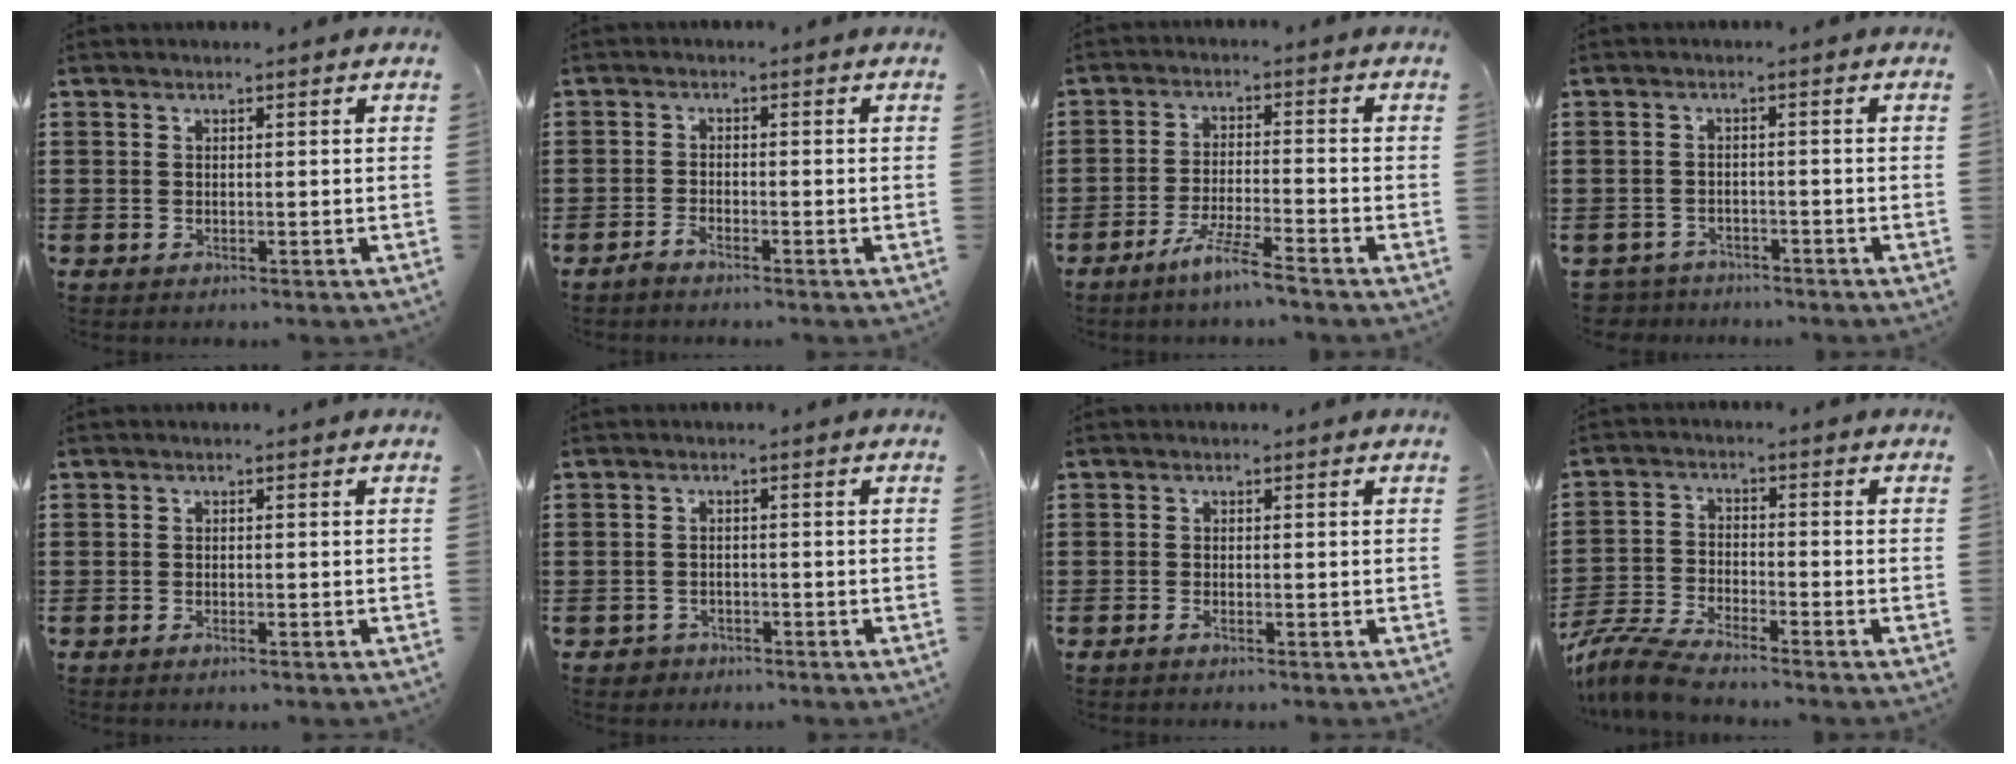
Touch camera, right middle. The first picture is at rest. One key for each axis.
{"total": 1.6, "fx": -1.5, "fy": 0.1, "fz": 0.6, "tx": -0.021, "ty": -0.004, "tz": -0.030}
{"total": 5.4, "fx": -4.4, "fy": -0.3, "fz": 3.0, "tx": -0.062, "ty": -0.011, "tz": -0.083}
{"total": 2.5, "fx": -2.4, "fy": 0.5, "fz": -0.2, "tx": -0.006, "ty": -0.001, "tz": -0.055}
{"total": 0.7, "fx": -0.5, "fy": 0.1, "fz": 0.4, "tx": -0.011, "ty": -0.004, "tz": -0.008}
{"total": 1.4, "fx": -1.2, "fy": 0.7, "fz": 0.0, "tx": -0.005, "ty": 0.002, "tz": -0.029}
{"total": 0.6, "fx": -0.5, "fy": 0.1, "fz": 0.4, "tx": -0.010, "ty": -0.003, "tz": -0.008}
{"total": 6.2, "fx": -5.8, "fy": 0.4, "fz": 2.2, "tx": -0.067, "ty": -0.009, "tz": -0.118}